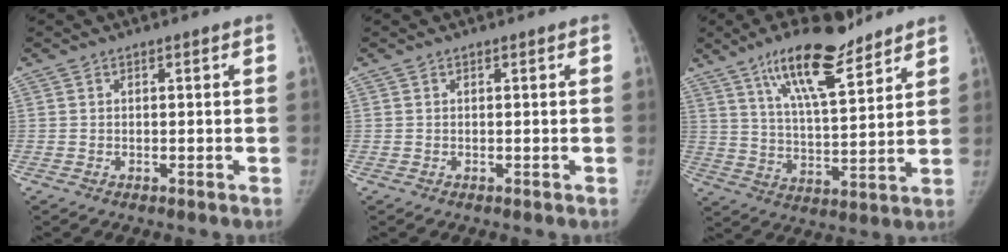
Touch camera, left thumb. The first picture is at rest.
{"total": 0.0}
{"total": 15.4, "force": [10.5, 4.7, 10.2], "torque": [-0.151, -0.055, 0.185]}